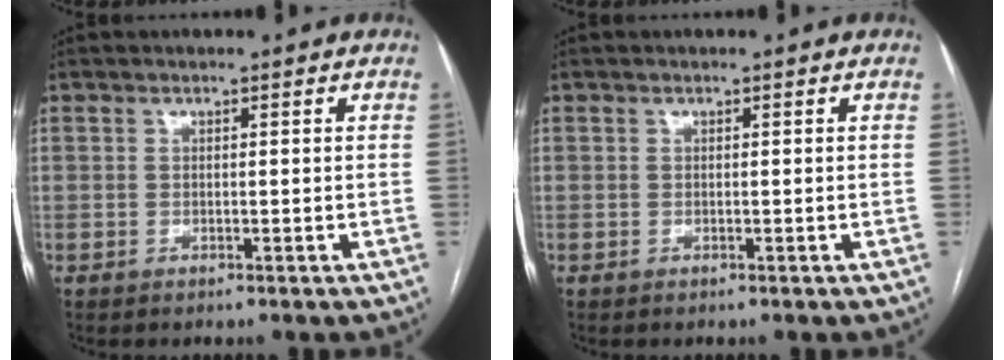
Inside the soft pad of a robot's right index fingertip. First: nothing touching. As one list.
[{"total": 0.0}]